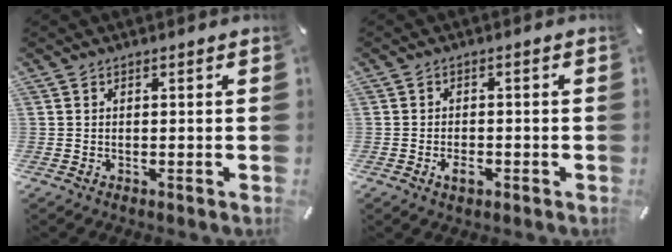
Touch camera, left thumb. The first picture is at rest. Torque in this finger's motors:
{"motor_torque": [-0.01, 0.02, 0.08, -0.07, 0.02]}